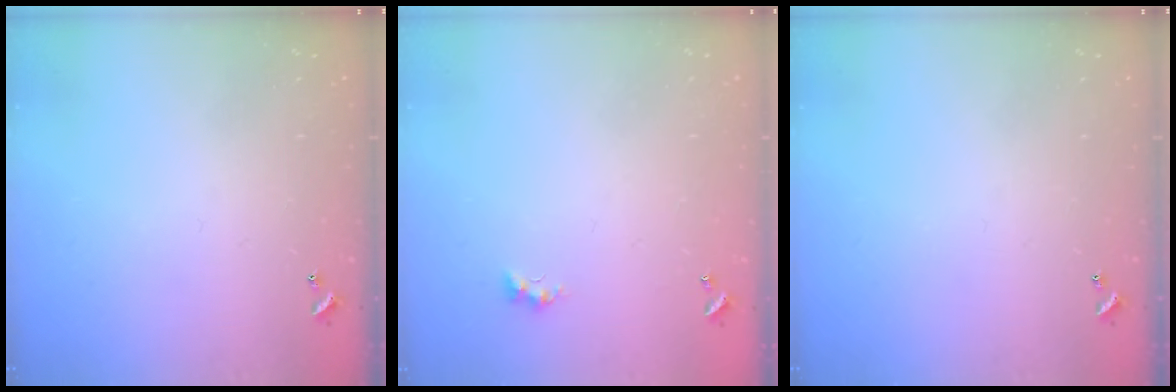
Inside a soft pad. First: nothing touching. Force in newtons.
{"total": 2.7, "press": 2.6, "slide": 0.6}
{"total": 0.0}